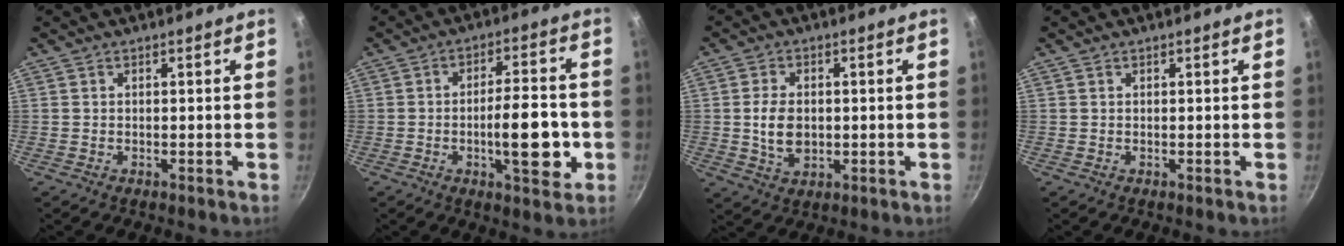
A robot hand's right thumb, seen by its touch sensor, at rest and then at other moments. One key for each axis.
{"total": 11.8, "fx": -2.7, "fy": 4.2, "fz": 10.7, "tx": -0.135, "ty": 0.014, "tz": -0.040}
{"total": 6.8, "fx": -0.1, "fy": 4.5, "fz": 5.1, "tx": -0.086, "ty": -0.003, "tz": 0.001}
{"total": 0.0}